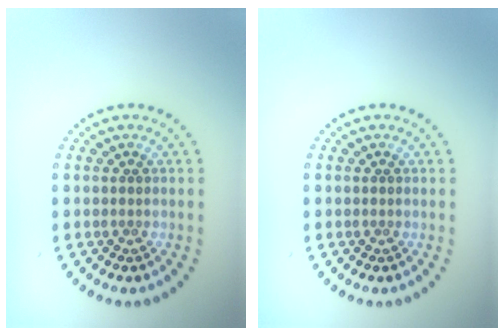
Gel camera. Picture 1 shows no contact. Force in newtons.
{"total": 0.0}